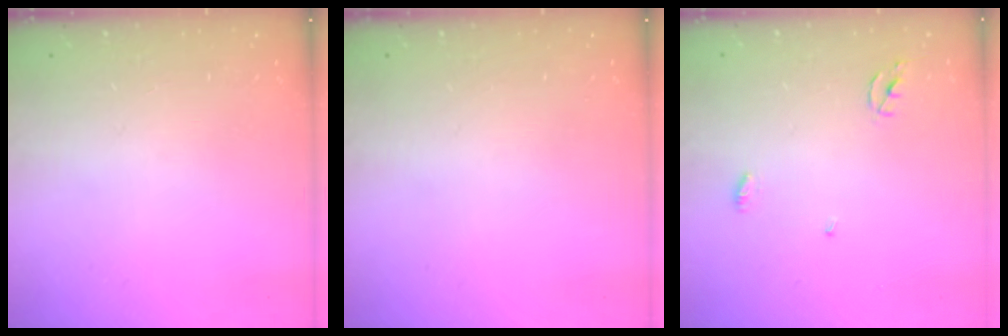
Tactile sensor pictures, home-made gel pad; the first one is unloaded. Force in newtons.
{"total": 0.0}
{"total": 3.1, "press": 3.1, "slide": 0.2}